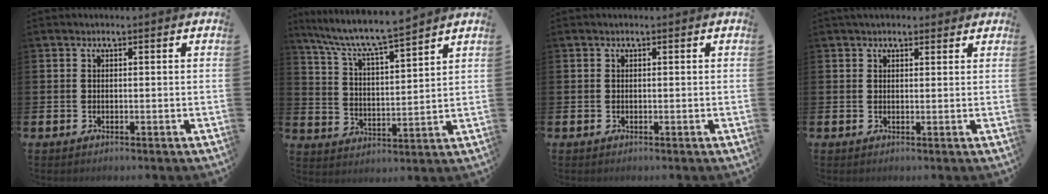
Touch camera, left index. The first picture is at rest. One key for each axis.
{"total": 7.7, "fx": 7.2, "fy": 0.6, "fz": 2.7, "tx": -0.080, "ty": -0.049, "tz": 0.122}
{"total": 0.0}
{"total": 2.2, "fx": 2.0, "fy": 0.9, "fz": 0.3, "tx": 0.001, "ty": -0.003, "tz": 0.034}